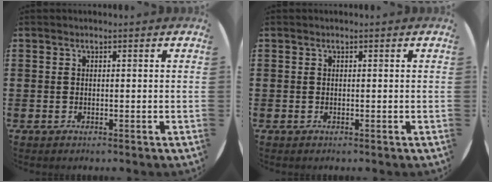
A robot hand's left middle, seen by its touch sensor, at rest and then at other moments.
{"total": 0.0}